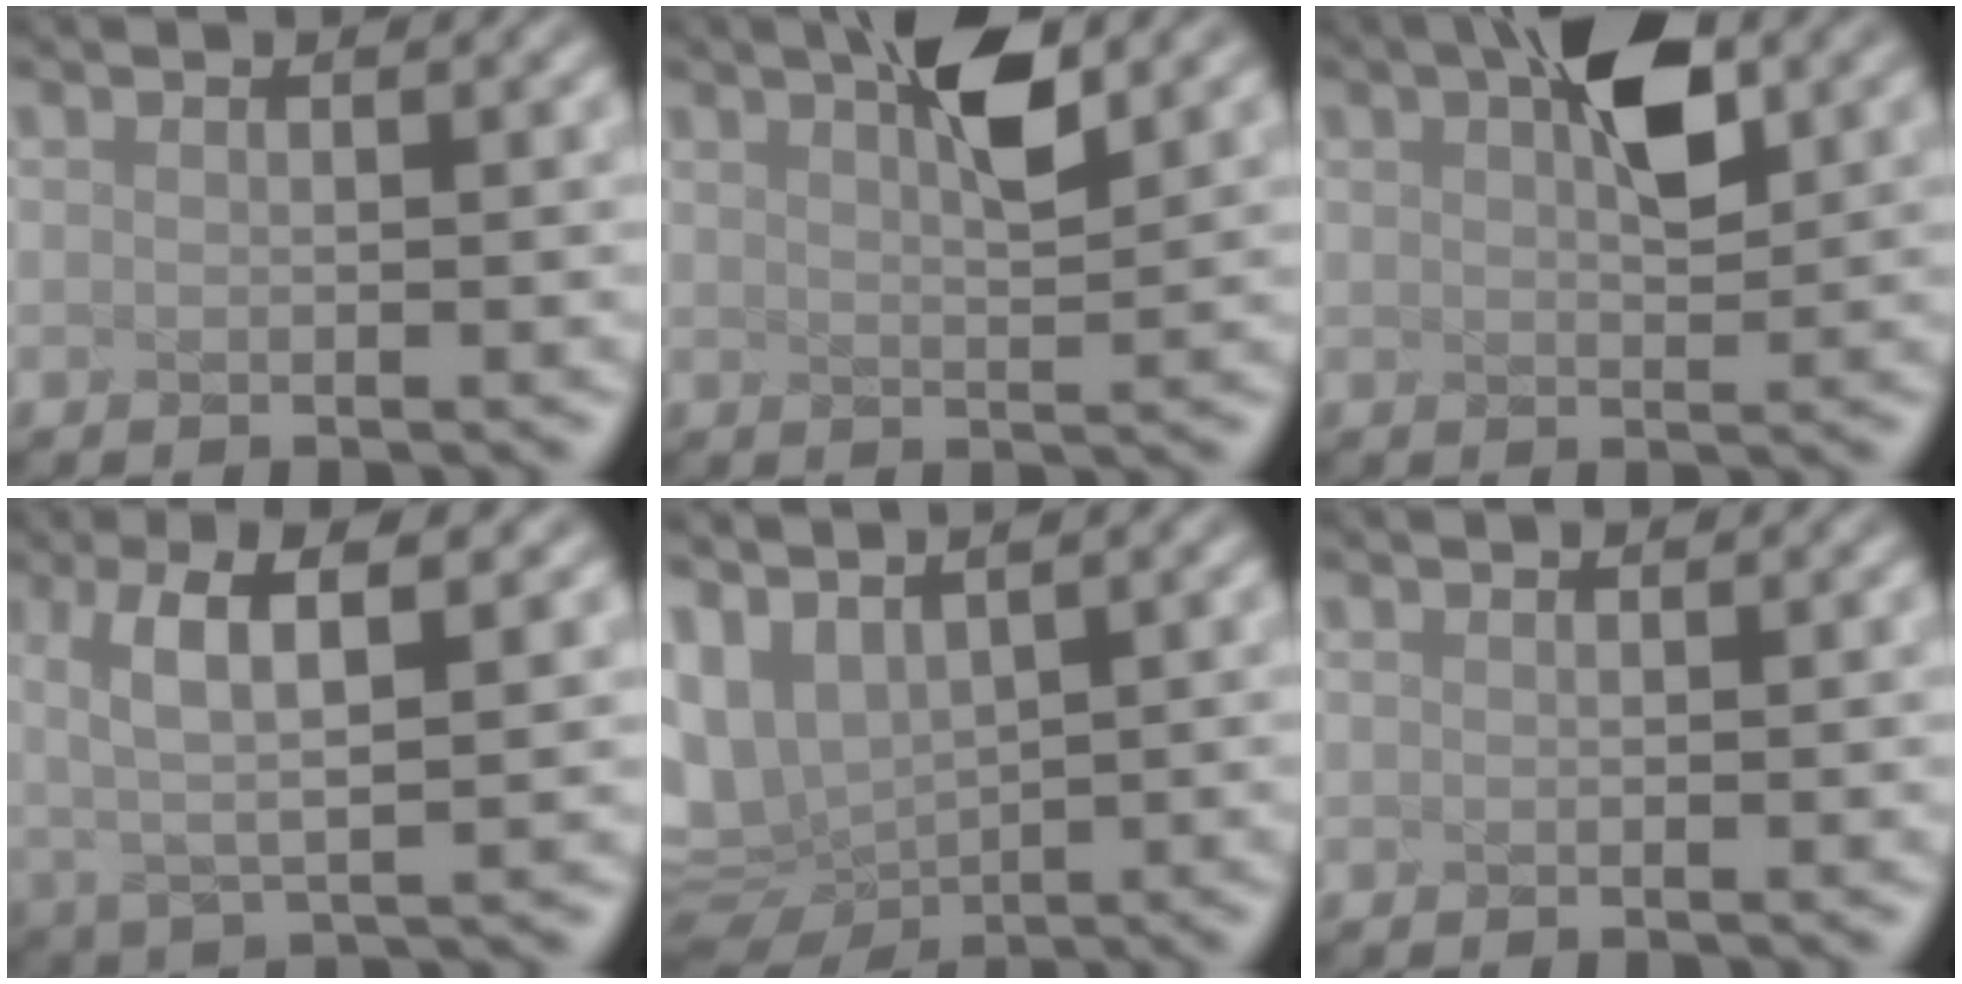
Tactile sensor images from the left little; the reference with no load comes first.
{"total": 2.3, "force": [0.9, -0.3, 2.1], "torque": [-0.060, 0.000, 0.049]}
{"total": 2.7, "force": [0.8, 0.3, 2.6], "torque": [-0.072, 0.004, 0.045]}
{"total": 4.4, "force": [0.6, 0.5, 4.4], "torque": [-0.122, 0.002, 0.046]}
{"total": 4.9, "force": [0.2, 2.5, 4.2], "torque": [-0.128, -0.015, 0.068]}
{"total": 0.0}